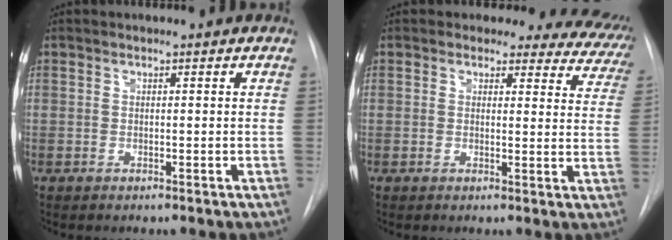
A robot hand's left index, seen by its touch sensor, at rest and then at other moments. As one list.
[{"total": 7.4, "force": [6.6, 3.5, 0.3], "torque": [0.047, -0.017, 0.036]}]